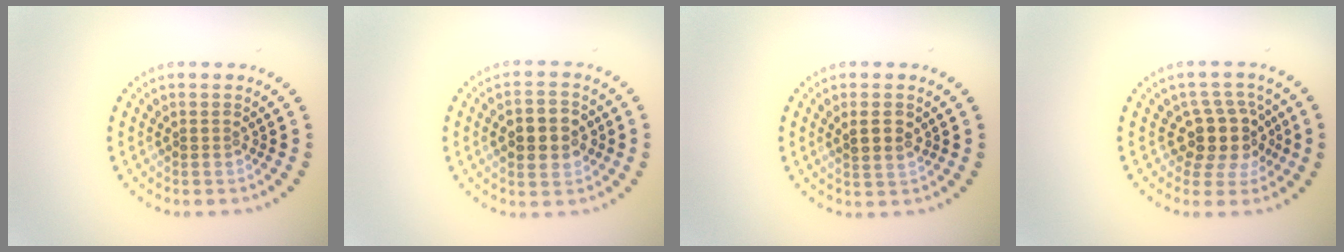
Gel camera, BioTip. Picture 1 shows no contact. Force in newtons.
{"total": 5.0, "press": 5.0, "slide": 0.3}
{"total": 2.0, "press": 1.9, "slide": 0.5}
{"total": 4.0, "press": 3.2, "slide": 2.3}